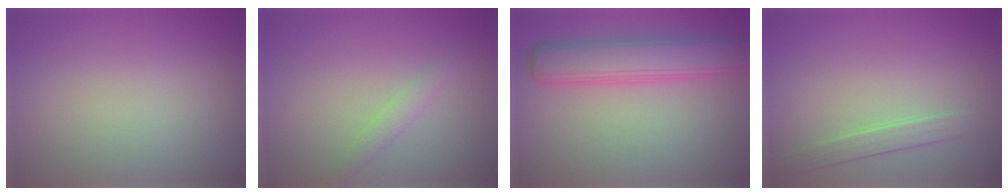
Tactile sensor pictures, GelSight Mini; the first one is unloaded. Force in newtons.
{"total": 1.5, "press": 1.5, "slide": 0.1}
{"total": 5.5, "press": 5.5, "slide": 0.1}
{"total": 1.6, "press": 1.6, "slide": 0.2}